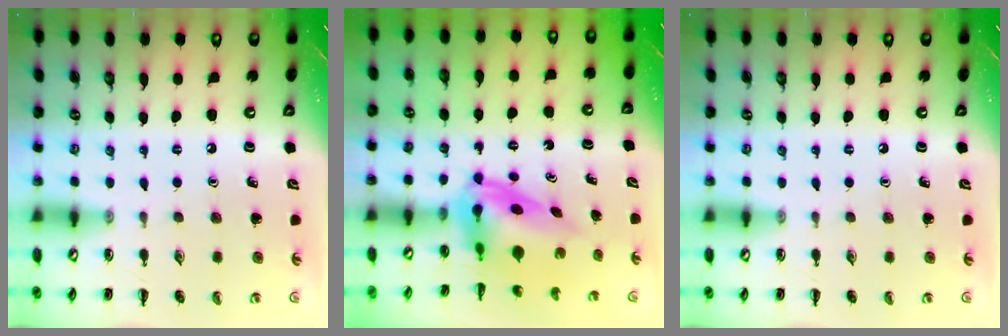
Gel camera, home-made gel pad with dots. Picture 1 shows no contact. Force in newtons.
{"total": 3.8, "press": 3.7, "slide": 0.8}
{"total": 0.0}